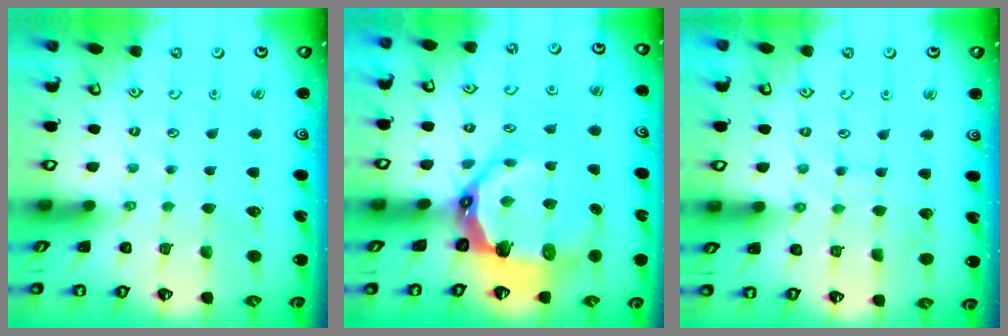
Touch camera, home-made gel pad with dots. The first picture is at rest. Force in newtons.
{"total": 10.5, "press": 8.8, "slide": 5.8}
{"total": 6.3, "press": 6.3, "slide": 0.1}